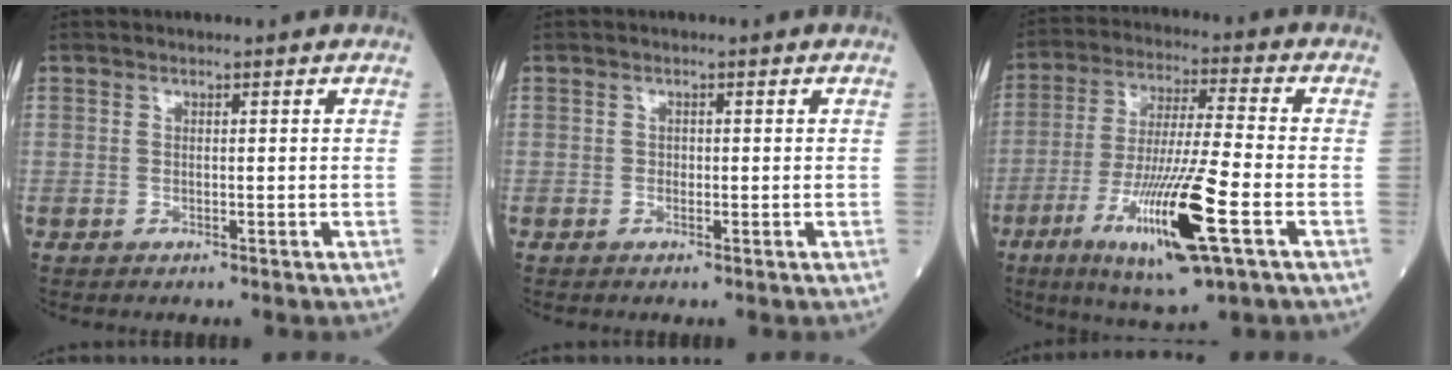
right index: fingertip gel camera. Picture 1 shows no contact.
{"total": 0.7, "force": [-0.1, 0.5, 0.4], "torque": [-0.007, 0.001, -0.003]}
{"total": 16.2, "force": [-6.3, 0.8, 14.9], "torque": [-0.287, -0.029, -0.110]}